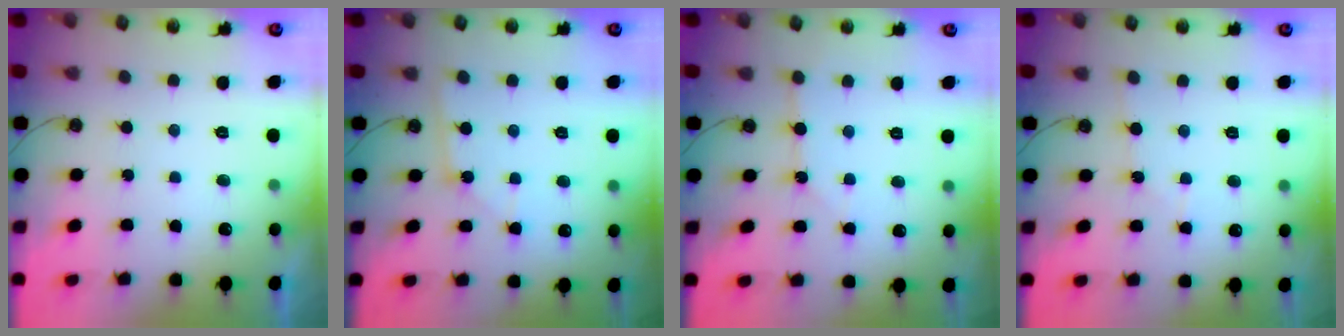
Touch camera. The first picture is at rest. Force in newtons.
{"total": 2.7, "press": 2.7, "slide": 0.4}
{"total": 3.4, "press": 3.4, "slide": 0.3}
{"total": 2.8, "press": 2.7, "slide": 0.4}